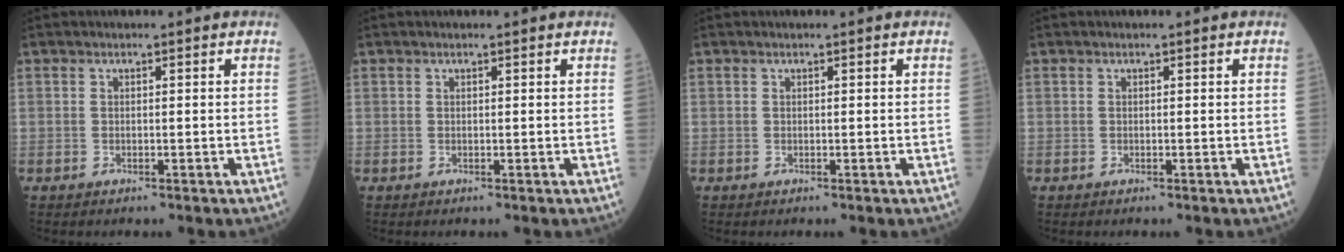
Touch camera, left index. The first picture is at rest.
{"total": 0.0}
{"total": 0.0}
{"total": 0.0}